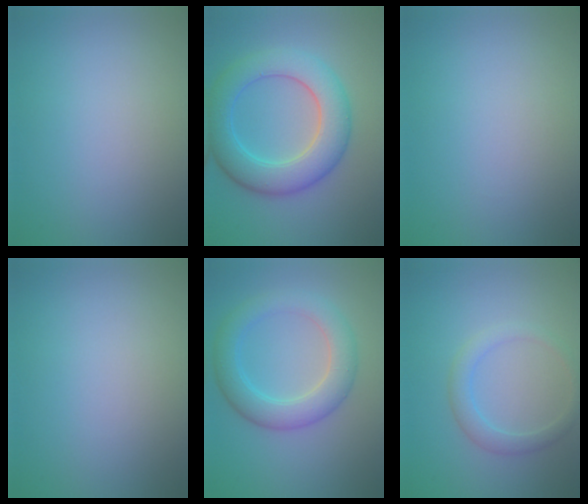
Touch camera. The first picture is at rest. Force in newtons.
{"total": 7.1, "press": 7.1, "slide": 0.1}
{"total": 0.0}
{"total": 0.0}
{"total": 4.9, "press": 4.9, "slide": 0.2}
{"total": 2.2, "press": 2.2, "slide": 0.2}